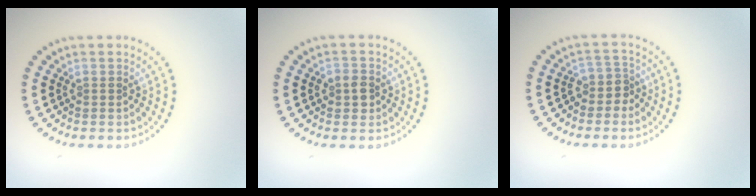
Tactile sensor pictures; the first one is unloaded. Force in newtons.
{"total": 1.7, "press": 1.6, "slide": 0.3}
{"total": 2.0, "press": 1.5, "slide": 1.3}